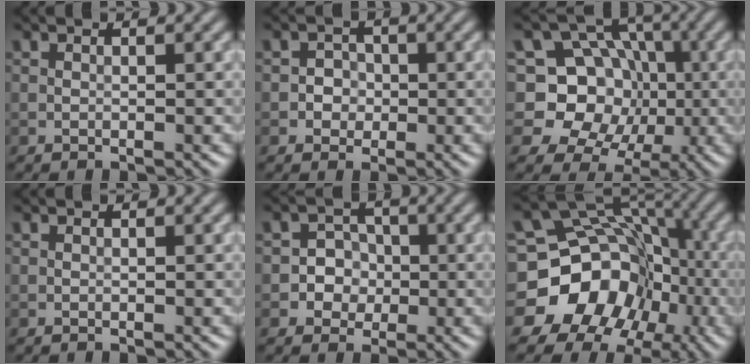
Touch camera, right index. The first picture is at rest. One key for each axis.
{"total": 1.7, "fx": -0.3, "fy": 1.6, "fz": 0.4, "tx": 0.017, "ty": 0.000, "tz": -0.013}
{"total": 11.8, "fx": 0.4, "fy": 10.8, "fz": 4.7, "tx": -0.098, "ty": 0.053, "tz": -0.029}
{"total": 0.0}
{"total": 2.9, "fx": -0.5, "fy": 2.7, "fz": 0.8, "tx": 0.009, "ty": 0.001, "tz": -0.026}
{"total": 14.2, "fx": -4.8, "fy": 12.3, "fz": 5.4, "tx": -0.086, "ty": 0.000, "tz": -0.107}